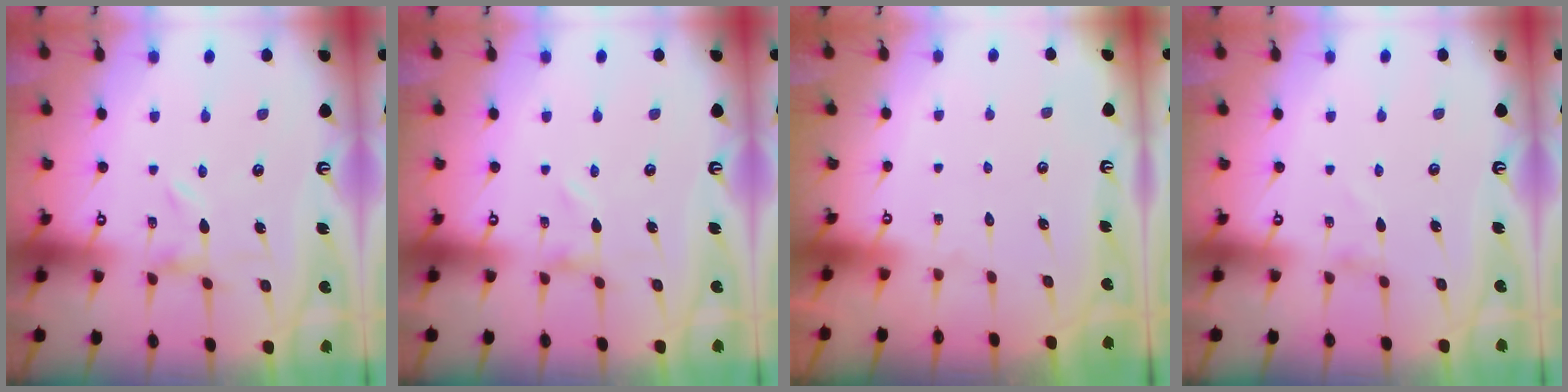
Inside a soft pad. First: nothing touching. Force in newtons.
{"total": 0.0}
{"total": 1.8, "press": 1.8, "slide": 0.1}
{"total": 1.4, "press": 1.4, "slide": 0.1}